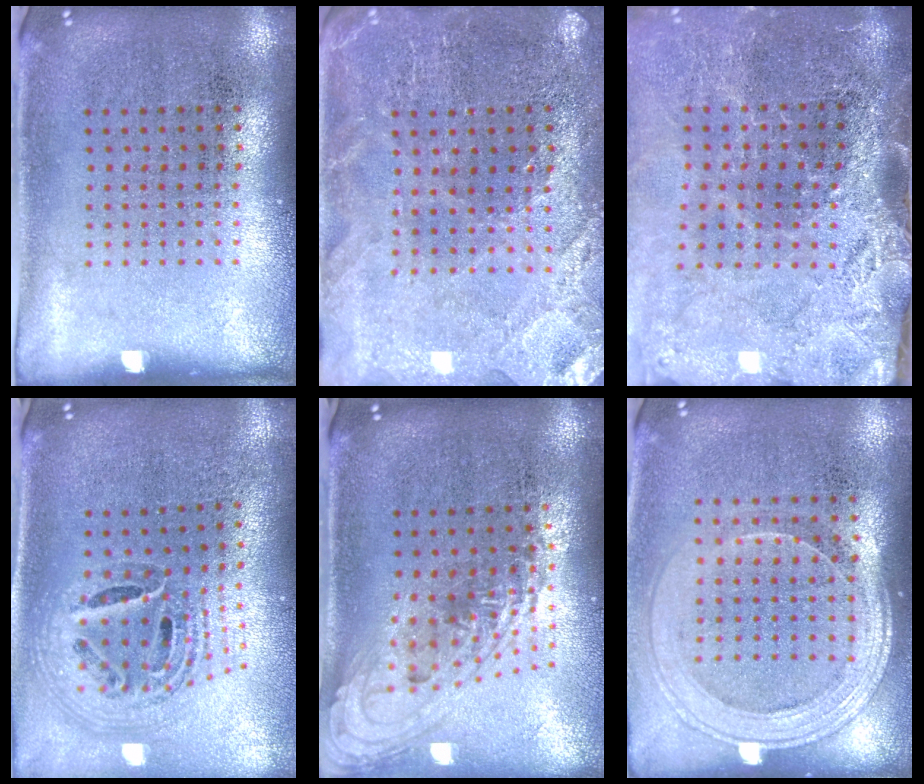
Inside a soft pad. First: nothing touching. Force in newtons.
{"total": 1.0, "press": 1.0, "slide": 0.1}
{"total": 4.2, "press": 3.4, "slide": 2.4}
{"total": 1.7, "press": 1.5, "slide": 0.9}
{"total": 1.7, "press": 1.3, "slide": 1.0}
{"total": 1.8, "press": 1.6, "slide": 0.7}